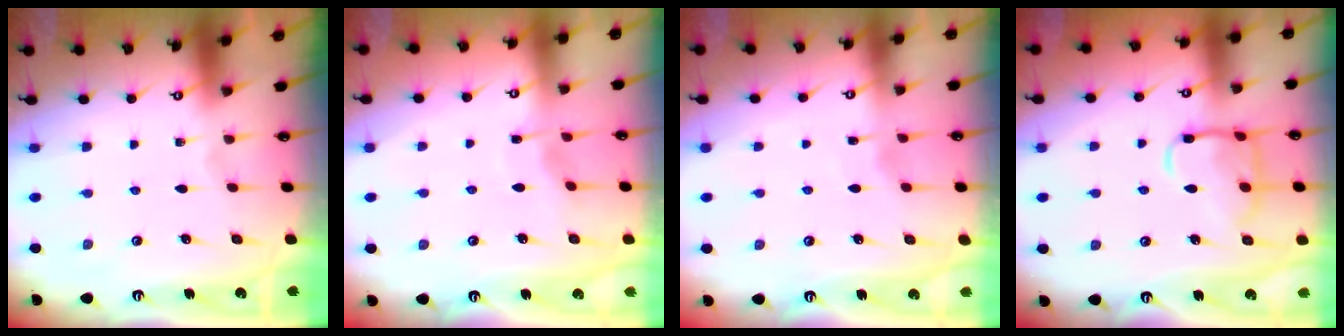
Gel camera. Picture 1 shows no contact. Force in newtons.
{"total": 3.6, "press": 3.5, "slide": 0.5}
{"total": 3.2, "press": 3.2, "slide": 0.5}
{"total": 12.2, "press": 12.2, "slide": 0.9}